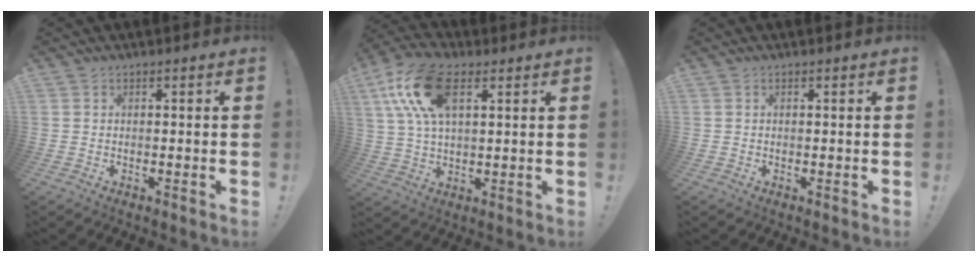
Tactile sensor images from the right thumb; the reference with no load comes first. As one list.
[{"total": 16.4, "force": [6.4, 8.5, 12.5], "torque": [-0.250, -0.008, 0.117]}, {"total": 0.0}]